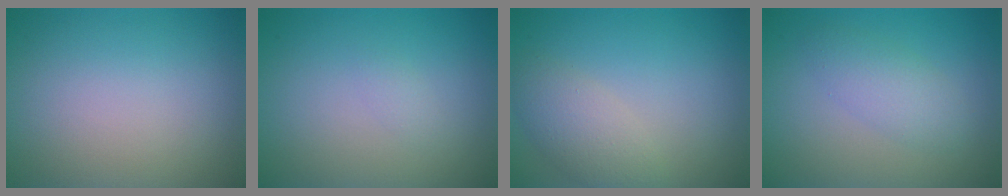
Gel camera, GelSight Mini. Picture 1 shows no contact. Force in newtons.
{"total": 0.7, "press": 0.7, "slide": 0.1}
{"total": 2.9, "press": 2.9, "slide": 0.2}
{"total": 2.7, "press": 2.7, "slide": 0.1}